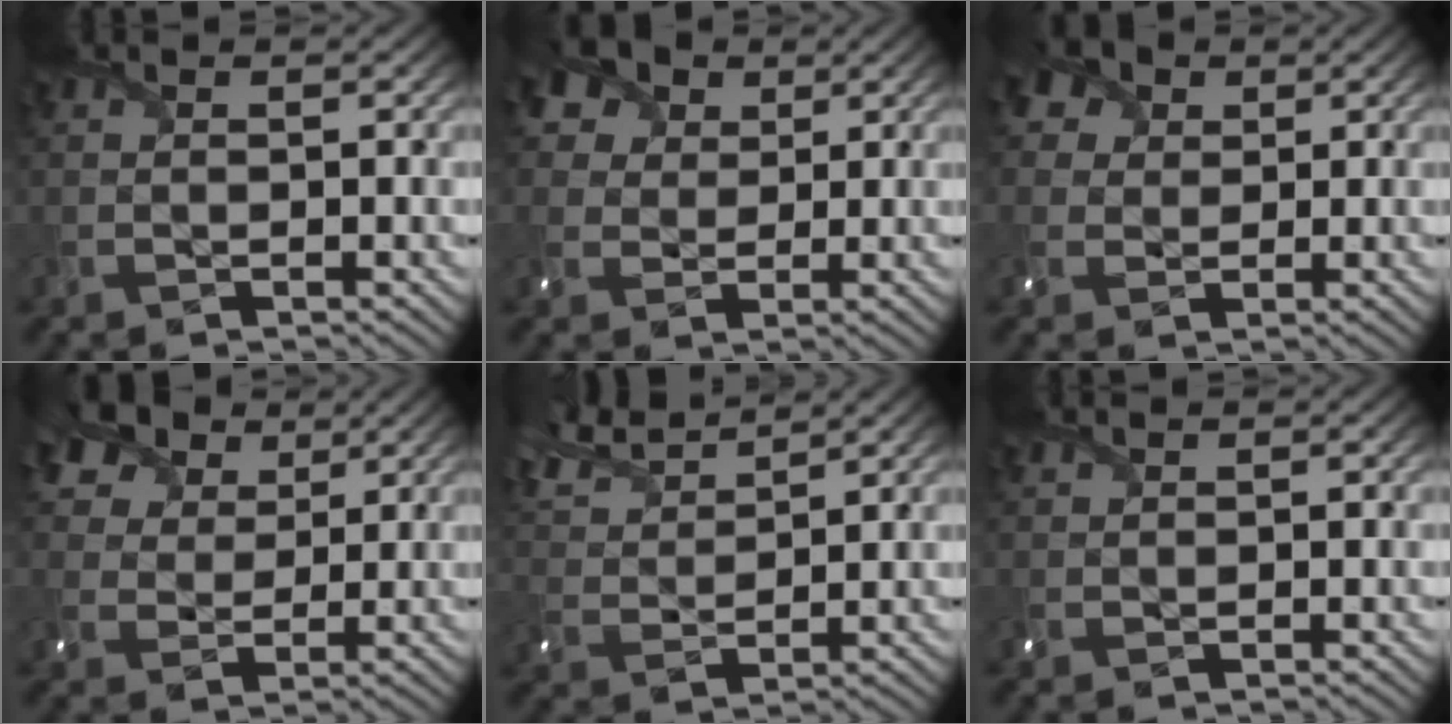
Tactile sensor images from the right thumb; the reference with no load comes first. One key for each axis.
{"total": 8.9, "fx": 5.1, "fy": 6.3, "fz": 3.6, "tx": -0.138, "ty": 0.017, "tz": 0.088}
{"total": 6.5, "fx": 3.3, "fy": 4.9, "fz": 2.7, "tx": -0.101, "ty": 0.019, "tz": 0.046}
{"total": 10.7, "fx": 7.0, "fy": 6.8, "fz": 4.3, "tx": -0.145, "ty": 0.007, "tz": 0.129}
{"total": 7.1, "fx": 6.2, "fy": 1.8, "fz": 3.0, "tx": -0.085, "ty": 0.021, "tz": 0.127}
{"total": 1.1, "fx": 1.1, "fy": 0.2, "fz": 0.4, "tx": -0.017, "ty": 0.005, "tz": 0.028}